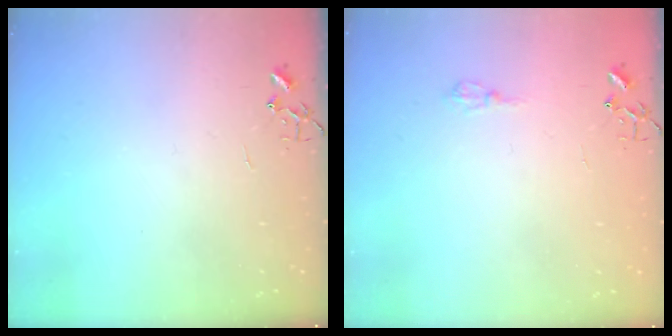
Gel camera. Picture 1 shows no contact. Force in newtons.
{"total": 6.5, "press": 6.4, "slide": 0.8}